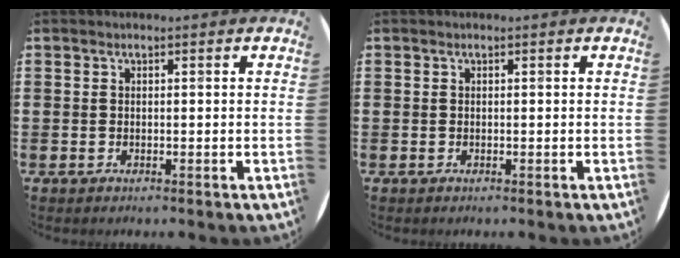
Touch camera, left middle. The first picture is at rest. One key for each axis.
{"total": 0.0}